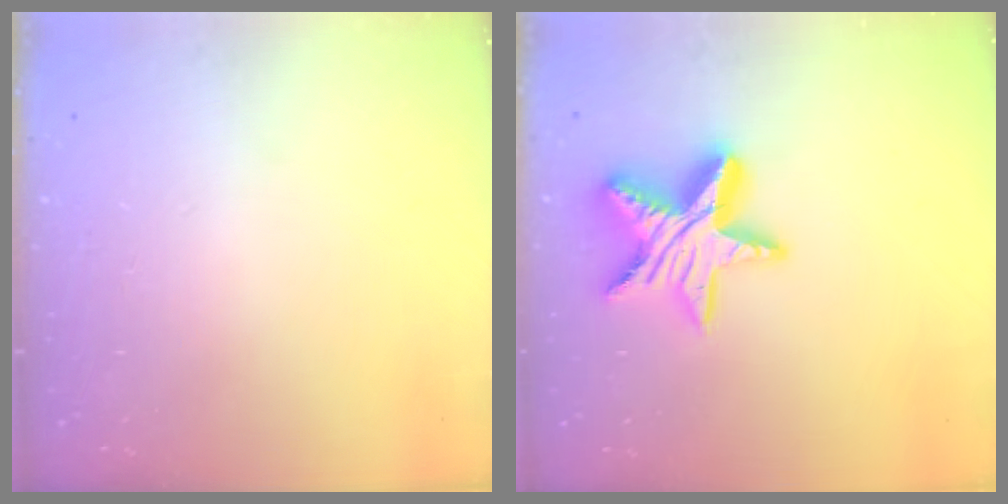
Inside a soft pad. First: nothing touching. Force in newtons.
{"total": 16.8, "press": 16.7, "slide": 1.4}